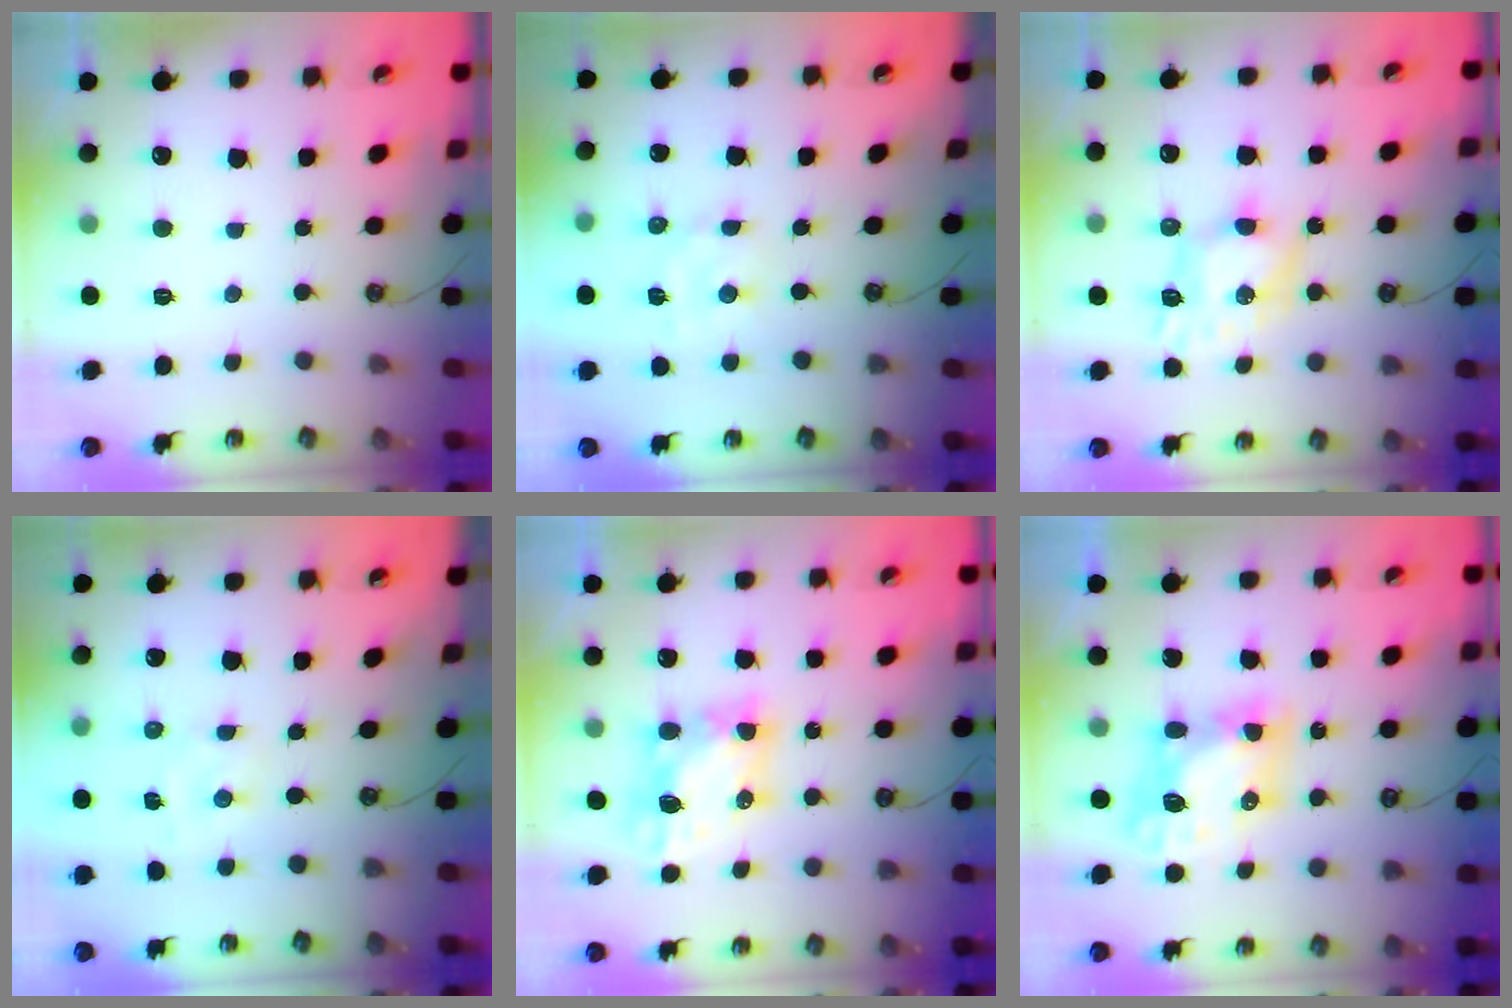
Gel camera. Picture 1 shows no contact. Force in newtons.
{"total": 4.1, "press": 4.1, "slide": 0.2}
{"total": 8.0, "press": 8.0, "slide": 0.1}
{"total": 2.7, "press": 2.7, "slide": 0.4}
{"total": 6.1, "press": 6.0, "slide": 0.8}
{"total": 7.1, "press": 7.0, "slide": 0.6}